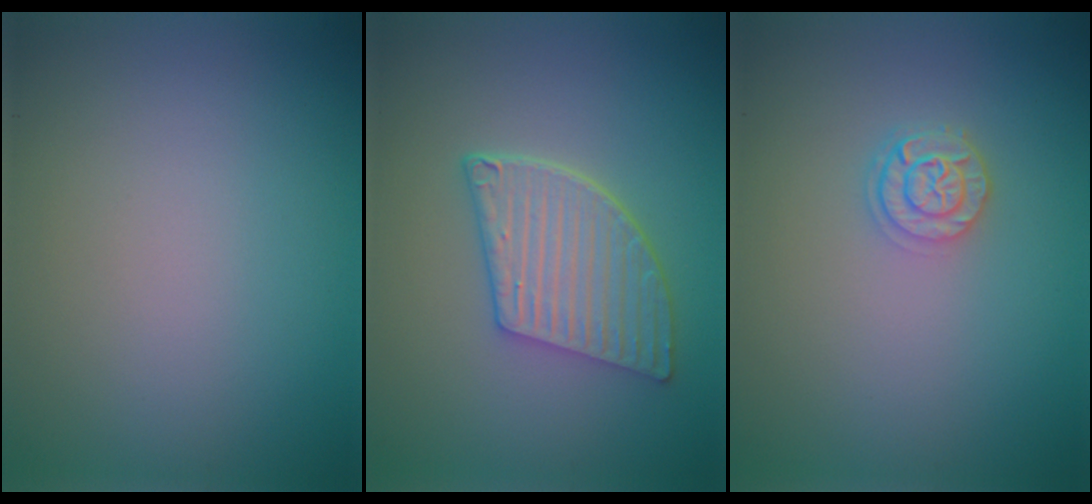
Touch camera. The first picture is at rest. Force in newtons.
{"total": 5.1, "press": 4.2, "slide": 3.0}
{"total": 2.4, "press": 2.0, "slide": 1.3}